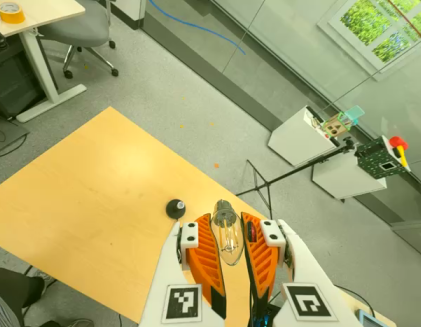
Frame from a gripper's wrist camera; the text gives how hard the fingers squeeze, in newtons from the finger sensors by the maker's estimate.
{"total": 21.0, "left": 25.5, "right": 16.4}